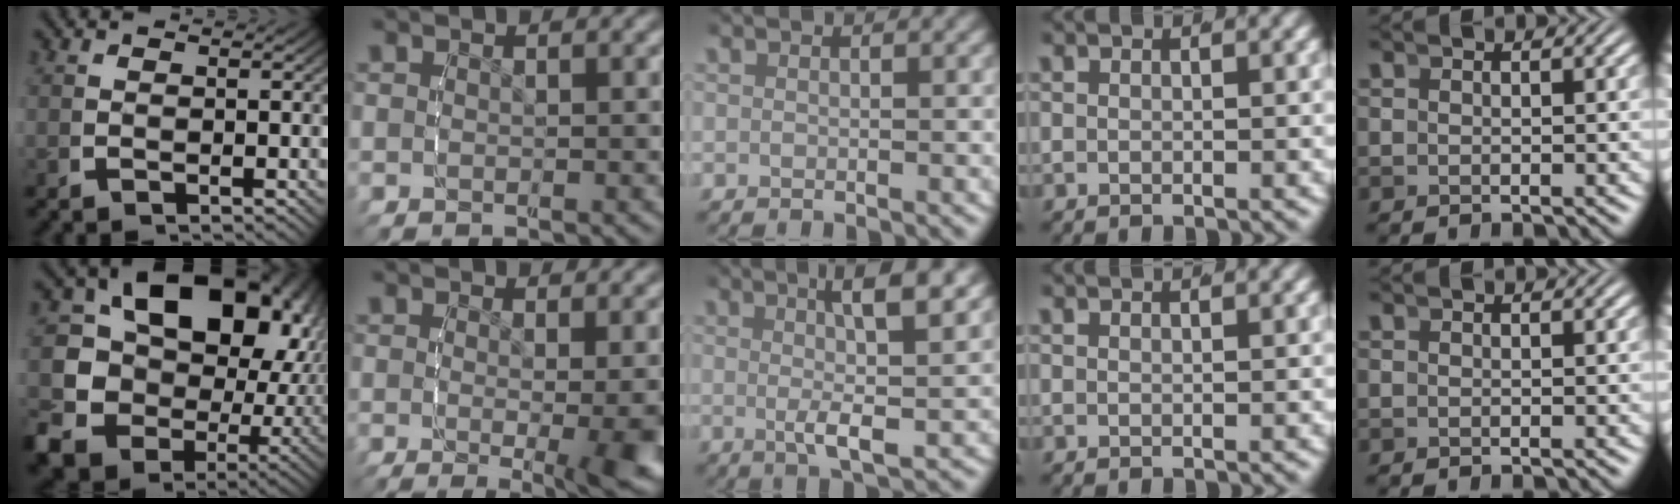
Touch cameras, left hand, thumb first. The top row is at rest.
{"thumb": {"total": 21.9, "force": [-1.4, 17.6, 13.1], "torque": [-0.267, -0.064, -0.024]}, "index": {"total": 5.0, "force": [-1.3, 0.4, 4.8], "torque": [-0.059, -0.020, -0.020]}, "middle": {"total": 5.6, "force": [1.3, 1.1, 5.3], "torque": [-0.087, -0.003, 0.026]}, "ring": {"total": 1.1, "force": [1.0, -0.4, 0.3], "torque": [0.004, 0.002, 0.015]}}